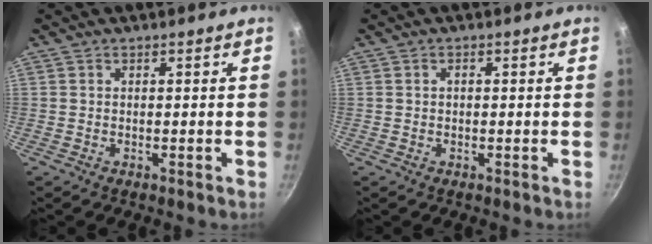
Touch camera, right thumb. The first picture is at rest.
{"total": 0.7, "force": [0.0, 0.5, 0.5], "torque": [-0.008, 0.005, 0.001]}